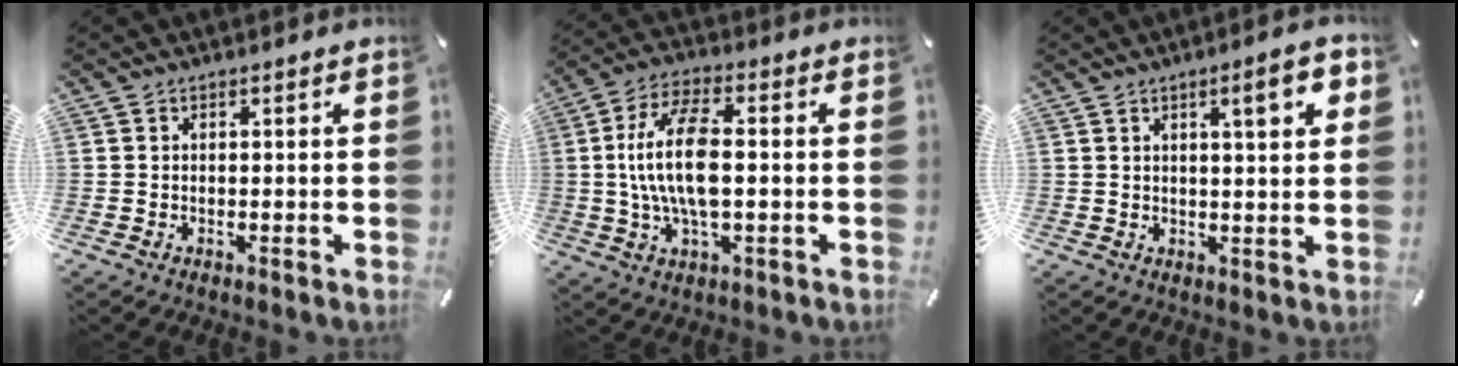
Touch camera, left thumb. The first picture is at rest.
{"total": 13.9, "force": [0.0, 5.6, 12.7], "torque": [-0.263, -0.006, -0.002]}
{"total": 7.7, "force": [3.4, 1.4, 6.8], "torque": [-0.103, -0.006, 0.048]}